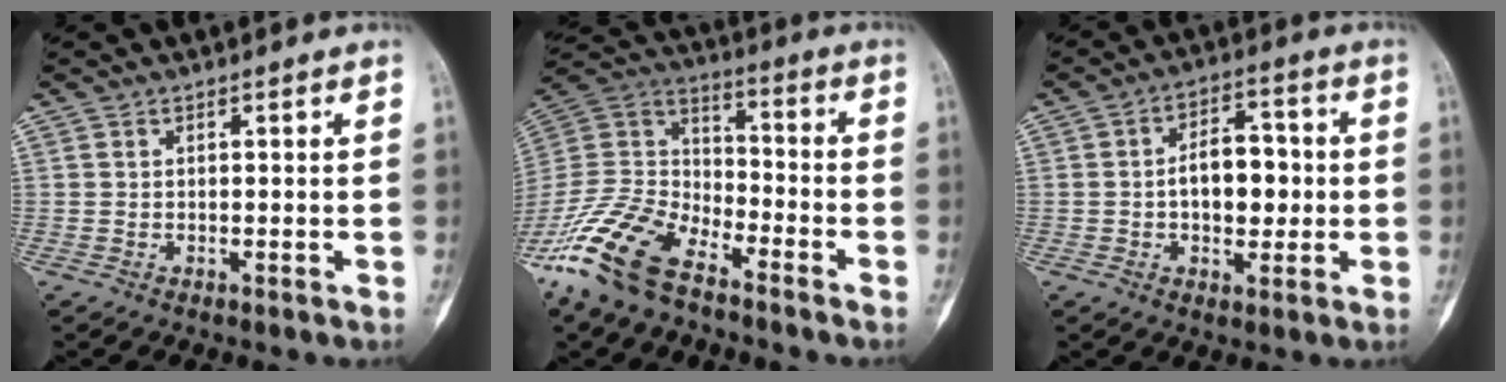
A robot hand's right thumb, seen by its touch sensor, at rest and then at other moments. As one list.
[{"total": 17.5, "force": [-12.1, 7.9, 9.9], "torque": [-0.204, 0.058, -0.236]}, {"total": 9.8, "force": [-0.3, 6.0, 7.7], "torque": [-0.084, 0.019, -0.008]}]